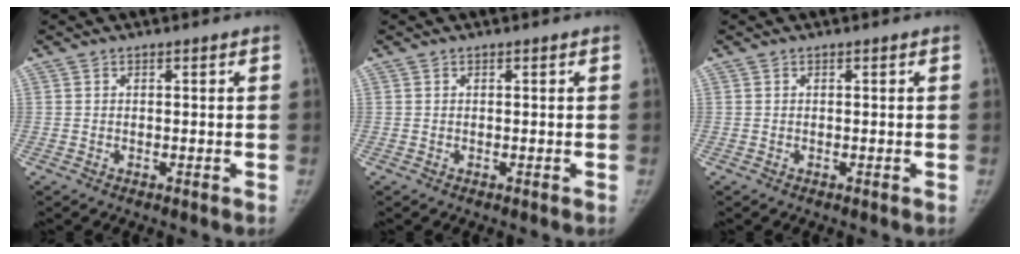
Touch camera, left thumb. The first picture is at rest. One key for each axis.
{"total": 0.0}
{"total": 0.0}